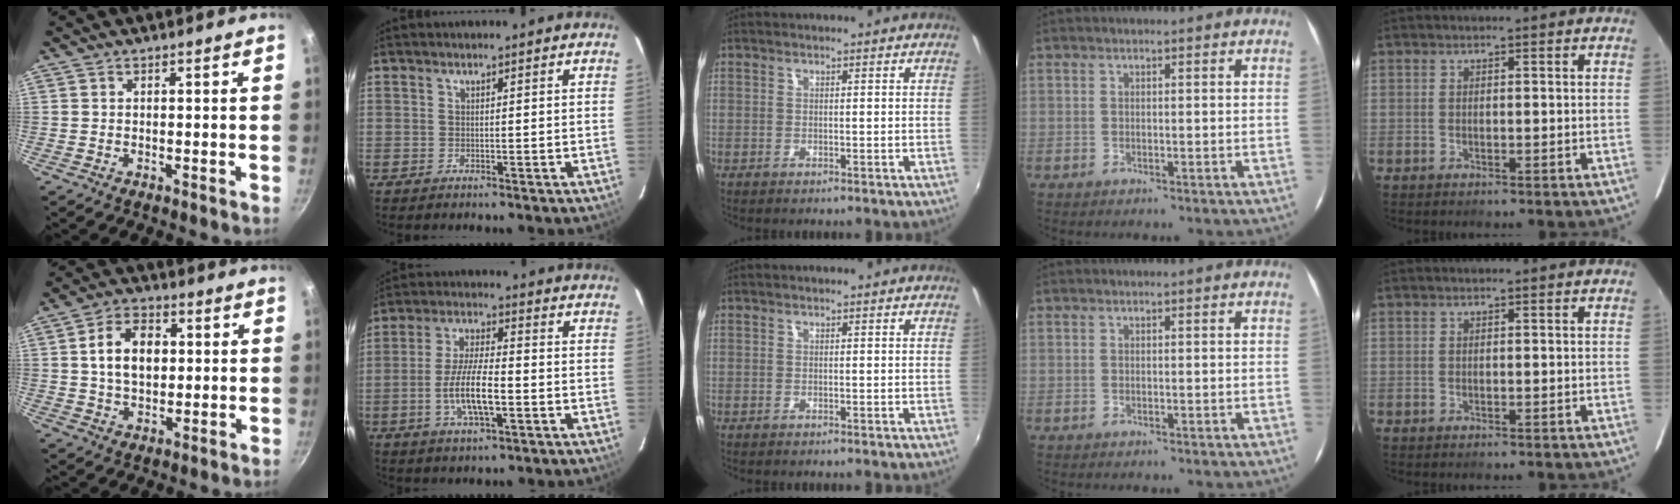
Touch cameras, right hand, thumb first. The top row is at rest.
{"thumb": {"total": 9.8, "force": [1.4, 6.7, 7.0], "torque": [-0.102, 0.010, 0.018]}, "index": {"total": 9.5, "force": [-2.7, 2.8, 8.7], "torque": [-0.173, -0.004, -0.050]}}